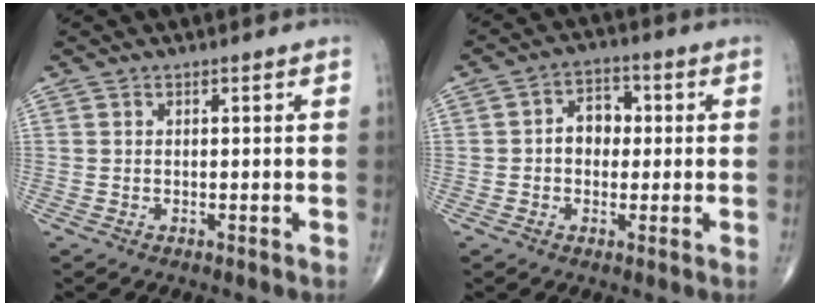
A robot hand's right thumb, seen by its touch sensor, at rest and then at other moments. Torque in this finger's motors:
{"motor_torque": [0.89, 0.83, 0.40, -0.16, 0.03]}